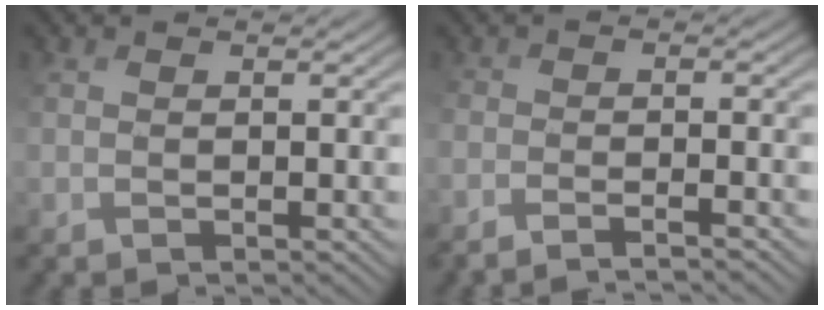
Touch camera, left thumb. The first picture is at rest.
{"total": 3.7, "force": [-3.6, 0.0, 1.0], "torque": [-0.016, 0.002, -0.064]}